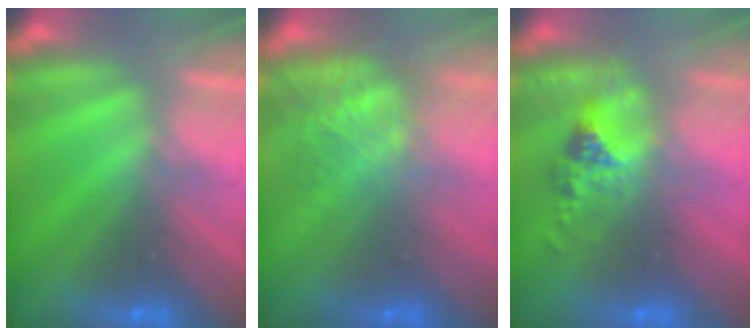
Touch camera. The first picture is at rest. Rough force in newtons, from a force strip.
{"total": 4.5}
{"total": 2.5}